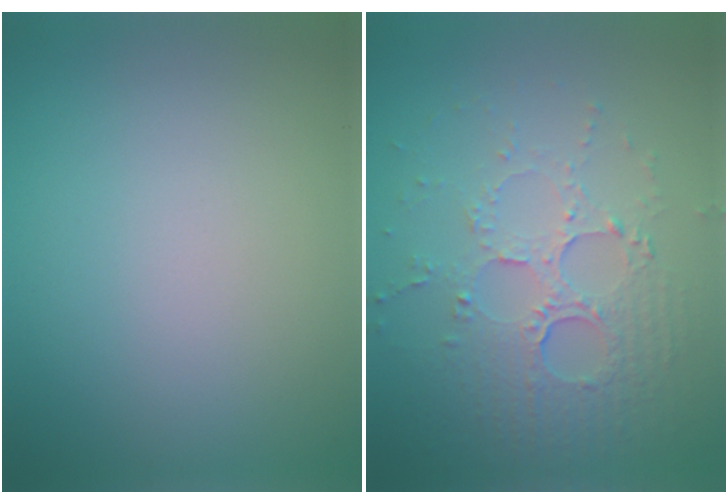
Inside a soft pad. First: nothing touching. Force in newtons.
{"total": 5.5, "press": 3.7, "slide": 4.1}